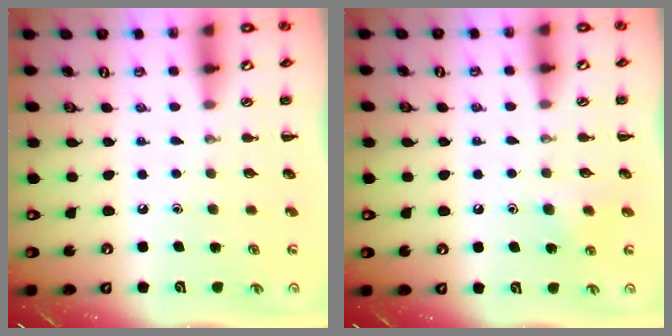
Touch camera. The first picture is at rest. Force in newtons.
{"total": 6.2, "press": 6.0, "slide": 1.6}